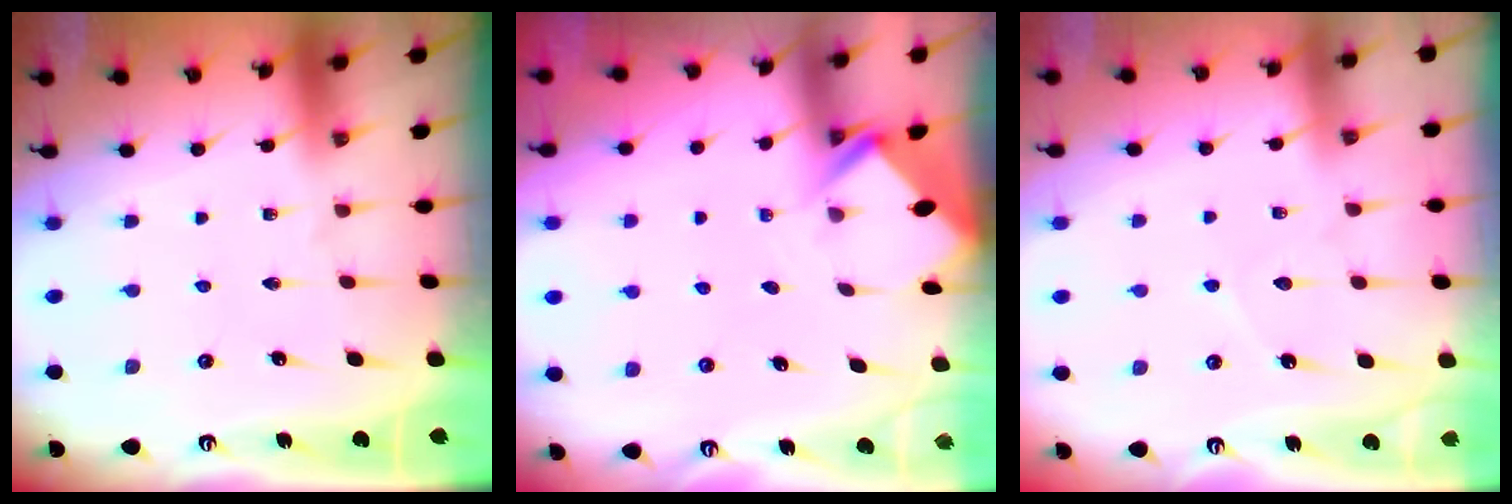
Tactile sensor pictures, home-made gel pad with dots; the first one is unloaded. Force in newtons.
{"total": 2.7, "press": 2.7, "slide": 0.2}
{"total": 4.5, "press": 4.5, "slide": 0.3}